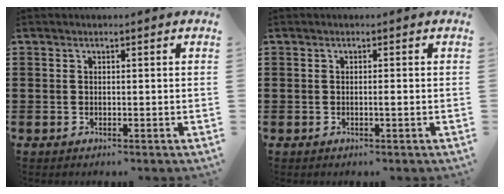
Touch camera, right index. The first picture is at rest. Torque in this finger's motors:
{"motor_torque": [0.89, 0.13, 0.01, 0.04]}